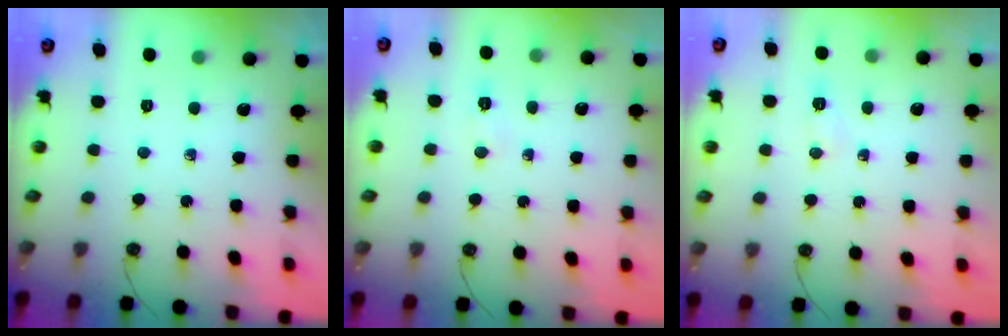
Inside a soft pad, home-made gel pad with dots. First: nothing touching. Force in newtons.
{"total": 14.3, "press": 5.5, "slide": 13.2}
{"total": 13.2, "press": 6.4, "slide": 11.5}